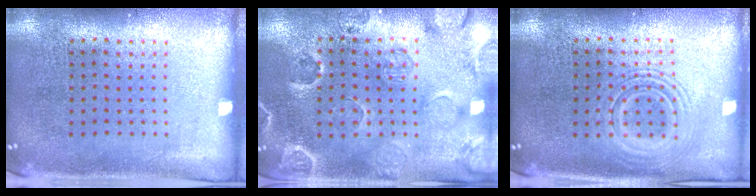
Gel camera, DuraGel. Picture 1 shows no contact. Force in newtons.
{"total": 2.5, "press": 2.1, "slide": 1.3}
{"total": 2.6, "press": 2.6, "slide": 0.5}